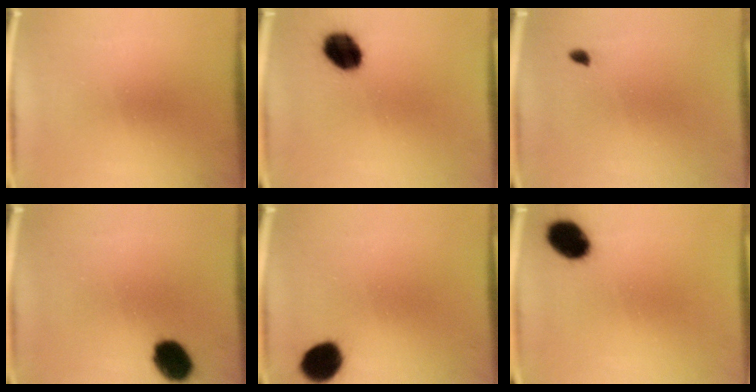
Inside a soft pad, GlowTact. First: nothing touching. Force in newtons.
{"total": 9.0}
{"total": 0.9}
{"total": 9.1}
{"total": 8.8}
{"total": 8.7}